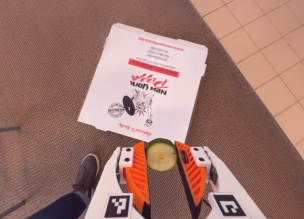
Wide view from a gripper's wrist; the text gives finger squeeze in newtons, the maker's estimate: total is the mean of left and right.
{"total": 8.4, "left": 8.5, "right": 8.3}